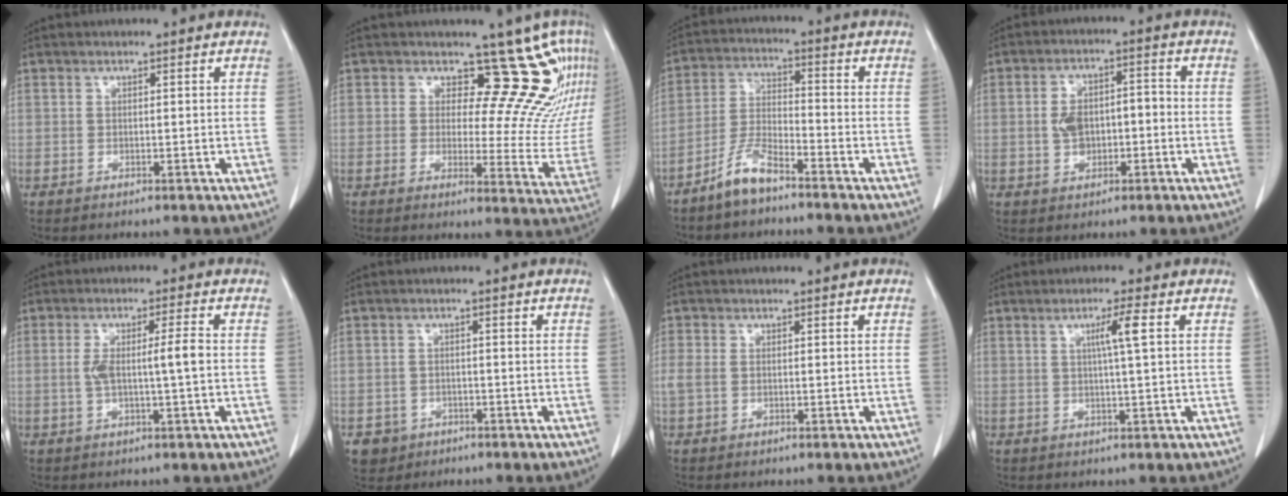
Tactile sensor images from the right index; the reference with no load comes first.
{"total": 14.2, "force": [10.9, 5.8, 7.1], "torque": [-0.056, -0.048, 0.091]}
{"total": 6.4, "force": [-5.1, 1.3, 3.6], "torque": [-0.083, -0.007, -0.106]}
{"total": 5.7, "force": [-0.8, 3.6, 4.4], "torque": [-0.086, 0.026, -0.011]}
{"total": 5.0, "force": [-0.1, 0.0, 5.0], "torque": [-0.095, 0.011, 0.004]}
{"total": 3.7, "force": [-1.7, 3.3, 0.1], "torque": [0.001, 0.010, -0.025]}
{"total": 2.0, "force": [-0.1, 1.5, 1.3], "torque": [-0.047, 0.008, 0.001]}
{"total": 3.5, "force": [0.9, -0.7, 3.3], "torque": [-0.059, 0.000, 0.014]}